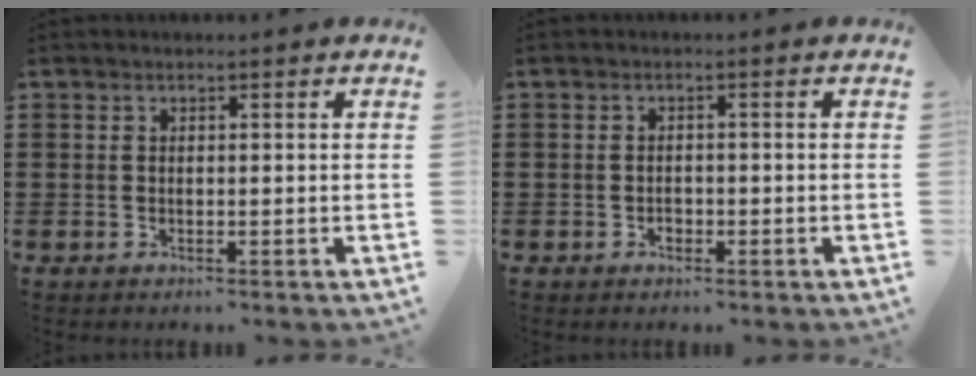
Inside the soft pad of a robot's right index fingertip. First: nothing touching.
{"total": 1.0, "force": [-0.6, 0.7, 0.4], "torque": [-0.010, -0.002, -0.011]}